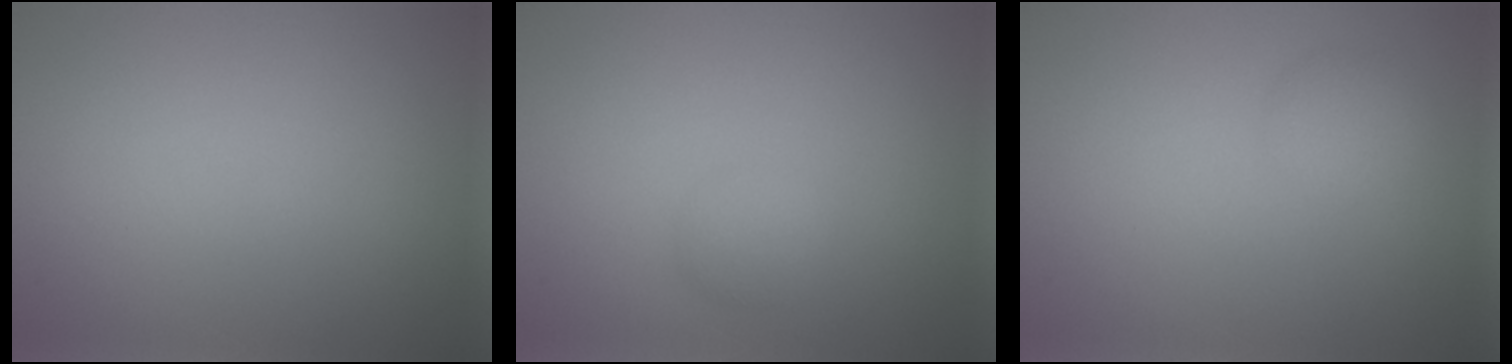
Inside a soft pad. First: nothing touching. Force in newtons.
{"total": 1.3, "press": 1.3, "slide": 0.0}
{"total": 1.9, "press": 1.8, "slide": 0.1}